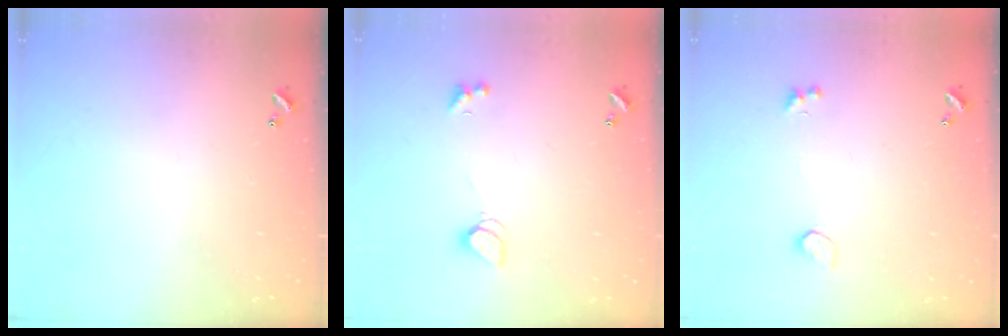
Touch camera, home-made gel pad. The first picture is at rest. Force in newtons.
{"total": 2.2, "press": 2.1, "slide": 0.4}
{"total": 1.7, "press": 1.1, "slide": 1.2}